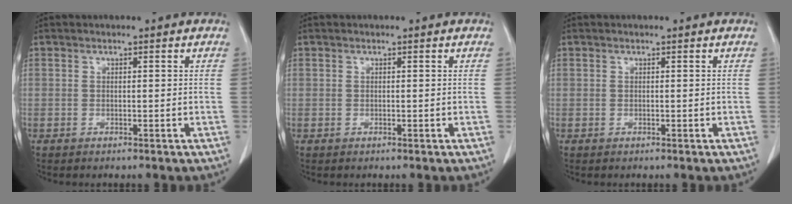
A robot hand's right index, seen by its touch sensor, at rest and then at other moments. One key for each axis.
{"total": 0.0}
{"total": 0.0}